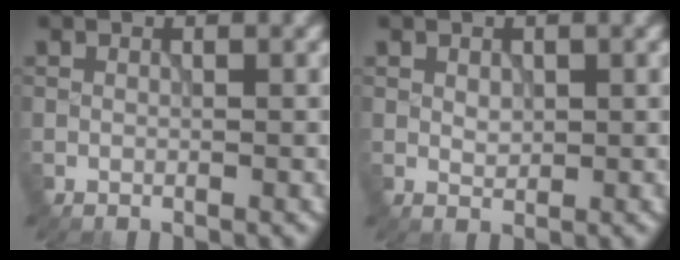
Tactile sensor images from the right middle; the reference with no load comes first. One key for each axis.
{"total": 1.2, "fx": 0.3, "fy": 0.9, "fz": 0.7, "tx": -0.012, "ty": -0.001, "tz": 0.007}